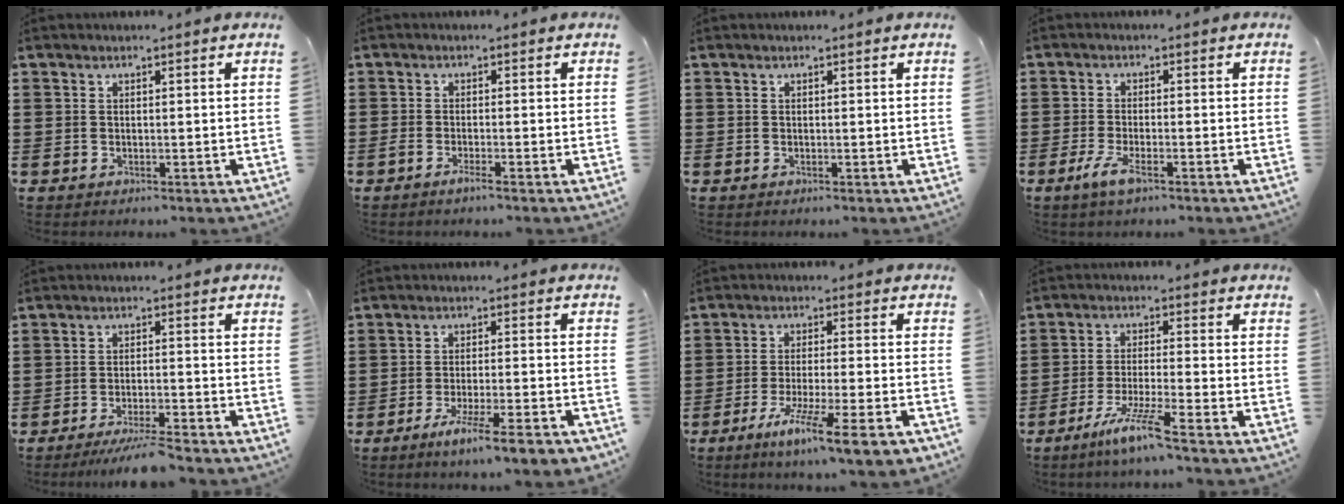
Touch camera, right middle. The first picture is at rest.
{"total": 1.5, "force": [-1.0, 0.0, 1.1], "torque": [-0.027, -0.006, -0.020]}
{"total": 0.0}
{"total": 3.8, "force": [-1.9, 0.9, 3.1], "torque": [-0.072, -0.008, -0.040]}
{"total": 4.9, "force": [-4.4, 0.0, 2.0], "torque": [-0.040, -0.008, -0.086]}
{"total": 6.7, "force": [-5.2, 0.3, 4.3], "torque": [-0.071, -0.008, -0.090]}
{"total": 8.7, "force": [-6.2, 0.3, 6.1], "torque": [-0.115, -0.013, -0.115]}
{"total": 6.7, "force": [-5.0, -0.3, 4.4], "torque": [-0.089, -0.014, -0.095]}